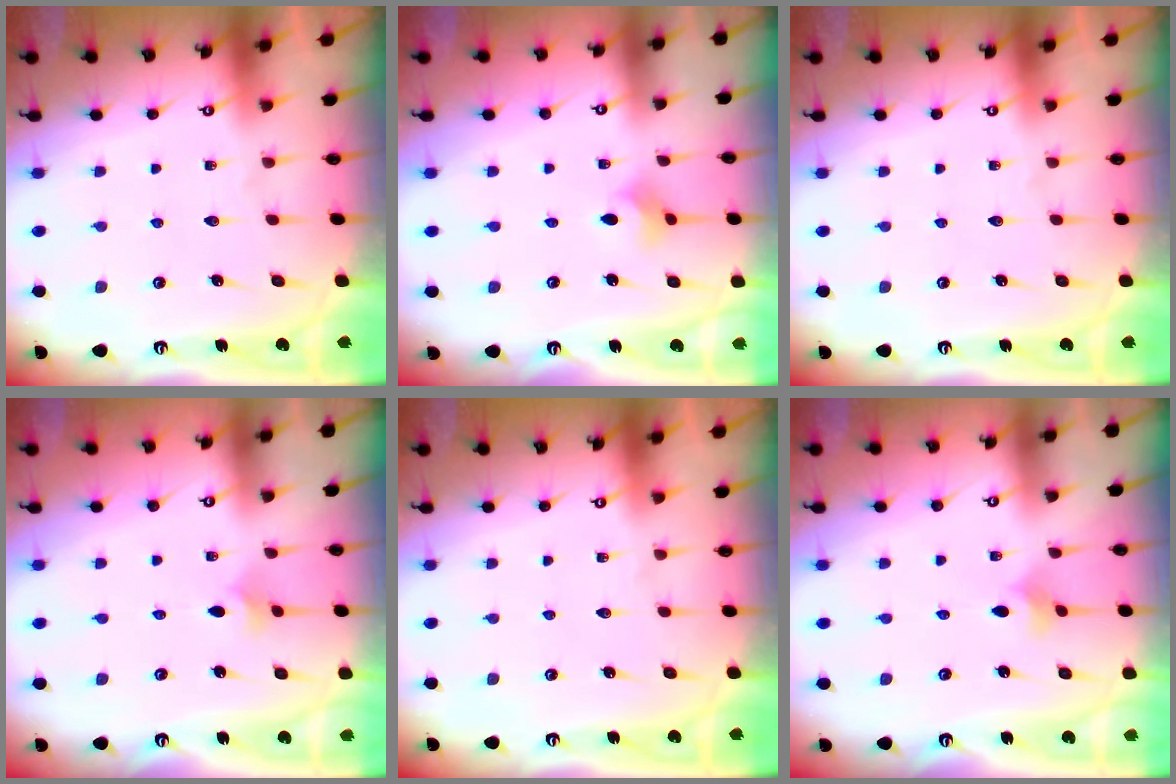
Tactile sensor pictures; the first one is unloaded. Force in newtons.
{"total": 4.2, "press": 4.2, "slide": 0.7}
{"total": 0.0}
{"total": 2.3, "press": 2.2, "slide": 0.6}
{"total": 0.0}
{"total": 3.0, "press": 2.9, "slide": 0.5}